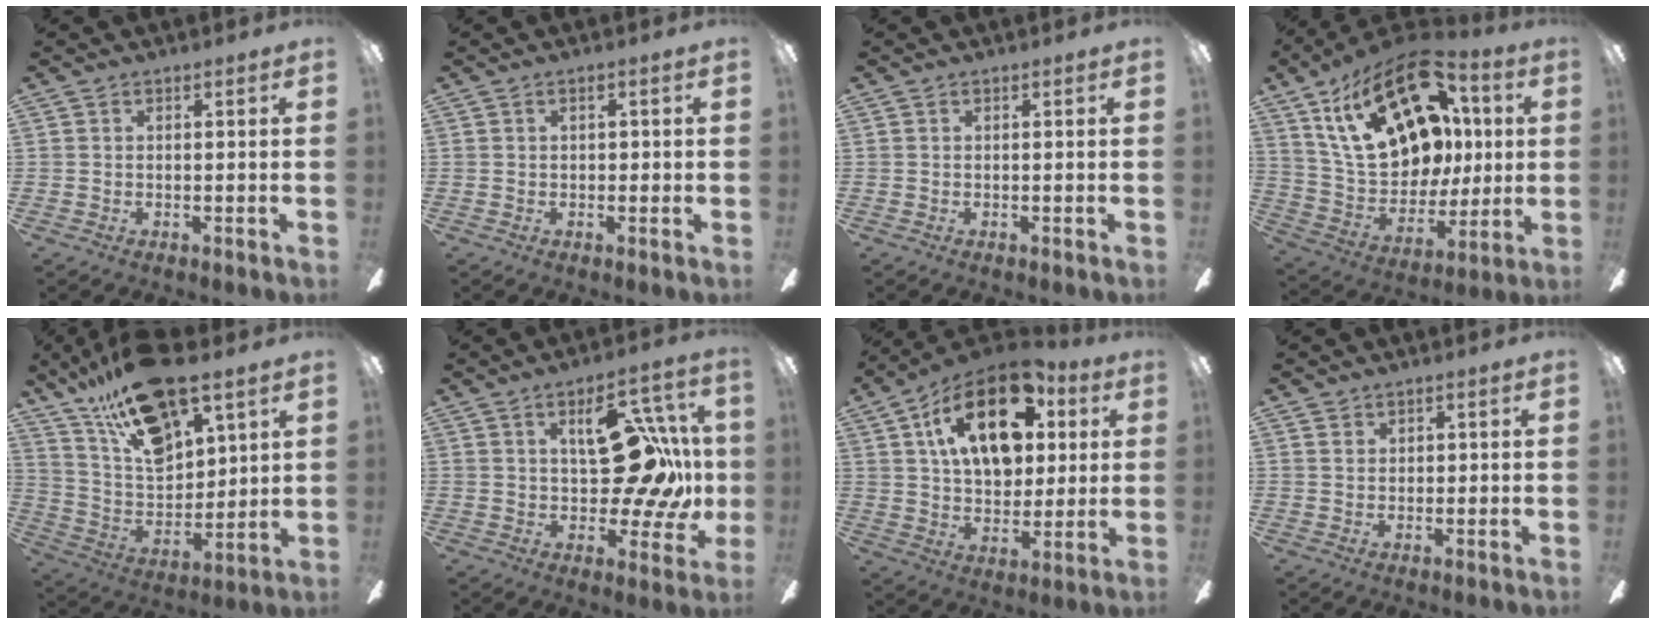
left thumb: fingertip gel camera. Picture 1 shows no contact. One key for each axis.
{"total": 1.4, "fx": 0.3, "fy": 0.7, "fz": 1.1, "tx": -0.016, "ty": 0.002, "tz": 0.002}
{"total": 0.0}
{"total": 29.4, "fx": 11.6, "fy": 18.5, "fz": 19.8, "tx": -0.345, "ty": -0.052, "tz": 0.222}
{"total": 19.8, "fx": 13.7, "fy": 8.2, "fz": 11.8, "tx": -0.224, "ty": -0.075, "tz": 0.244}
{"total": 21.7, "fx": 4.2, "fy": 11.5, "fz": 17.9, "tx": -0.235, "ty": -0.004, "tz": 0.072}
{"total": 21.8, "fx": 9.3, "fy": 12.5, "fz": 15.2, "tx": -0.251, "ty": -0.020, "tz": 0.158}
{"total": 1.3, "fx": 0.9, "fy": 1.0, "fz": 0.2, "tx": -0.004, "ty": 0.003, "tz": 0.016}